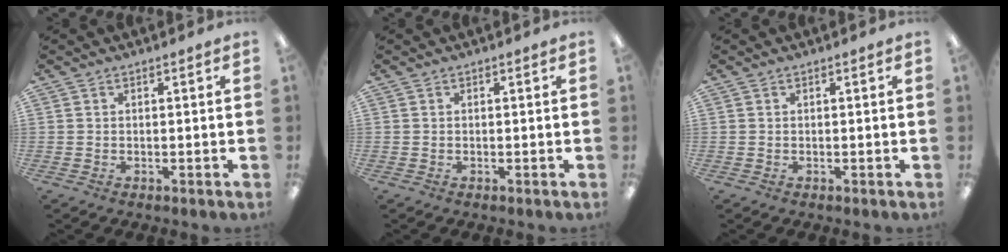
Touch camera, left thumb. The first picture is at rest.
{"total": 0.0}
{"total": 0.0}